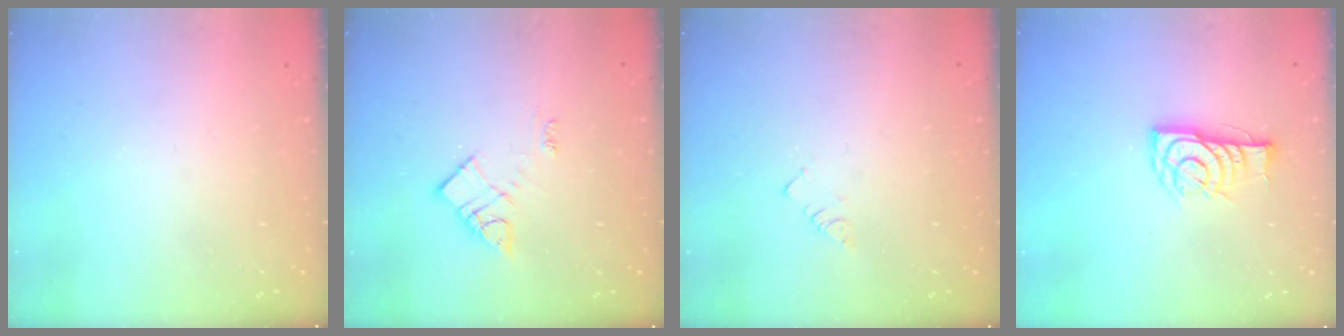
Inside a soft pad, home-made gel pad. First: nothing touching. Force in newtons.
{"total": 10.5, "press": 10.5, "slide": 0.4}
{"total": 2.9, "press": 2.9, "slide": 0.4}
{"total": 11.1, "press": 11.0, "slide": 0.6}